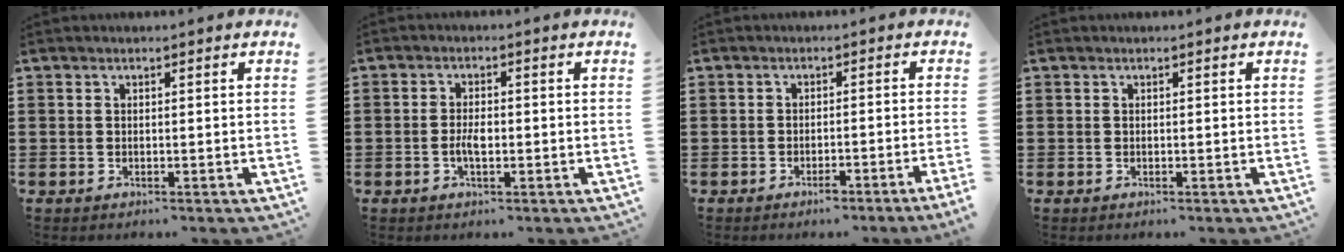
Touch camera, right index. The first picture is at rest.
{"total": 2.8, "force": [-0.6, 1.1, 2.5], "torque": [-0.054, -0.001, -0.013]}
{"total": 2.1, "force": [-1.6, -0.4, 1.3], "torque": [-0.022, -0.003, -0.031]}
{"total": 0.0}